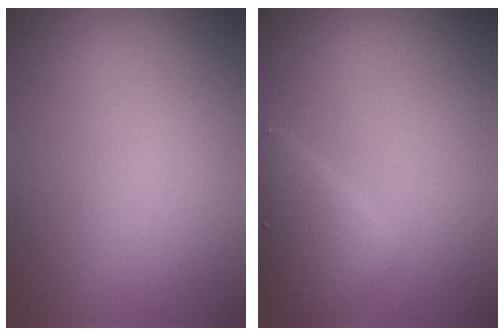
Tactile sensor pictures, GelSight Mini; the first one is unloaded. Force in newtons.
{"total": 2.8, "press": 2.8, "slide": 0.1}